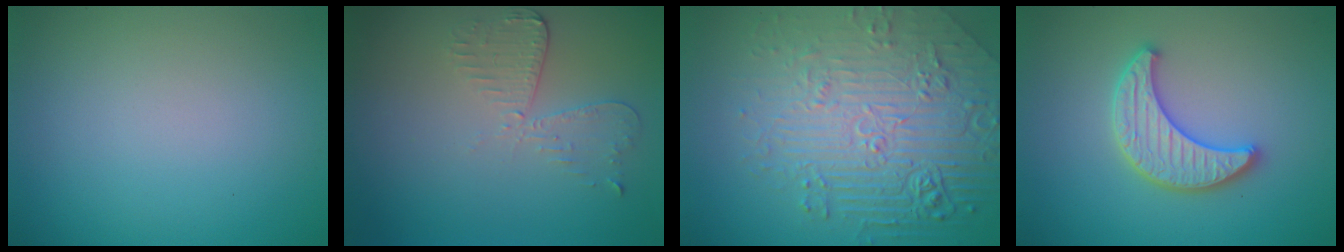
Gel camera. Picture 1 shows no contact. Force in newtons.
{"total": 2.6, "press": 2.3, "slide": 1.3}
{"total": 8.8, "press": 6.1, "slide": 6.3}
{"total": 3.7, "press": 3.6, "slide": 0.8}